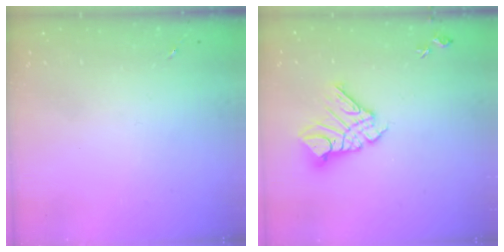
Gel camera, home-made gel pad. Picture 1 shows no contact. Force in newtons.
{"total": 14.1, "press": 14.1, "slide": 1.4}